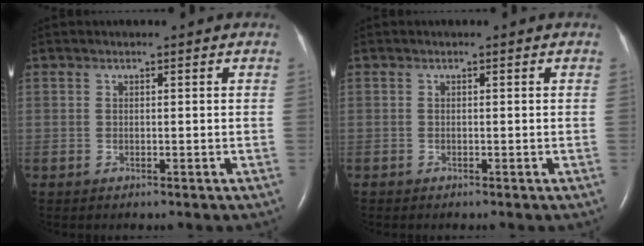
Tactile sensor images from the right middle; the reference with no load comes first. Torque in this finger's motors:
{"motor_torque": [-0.14, 0.03, -0.03, -0.01]}